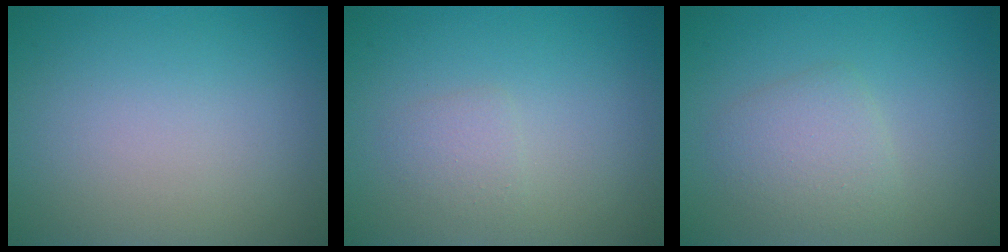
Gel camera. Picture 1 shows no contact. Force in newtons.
{"total": 1.2, "press": 1.2, "slide": 0.0}
{"total": 2.7, "press": 2.7, "slide": 0.0}